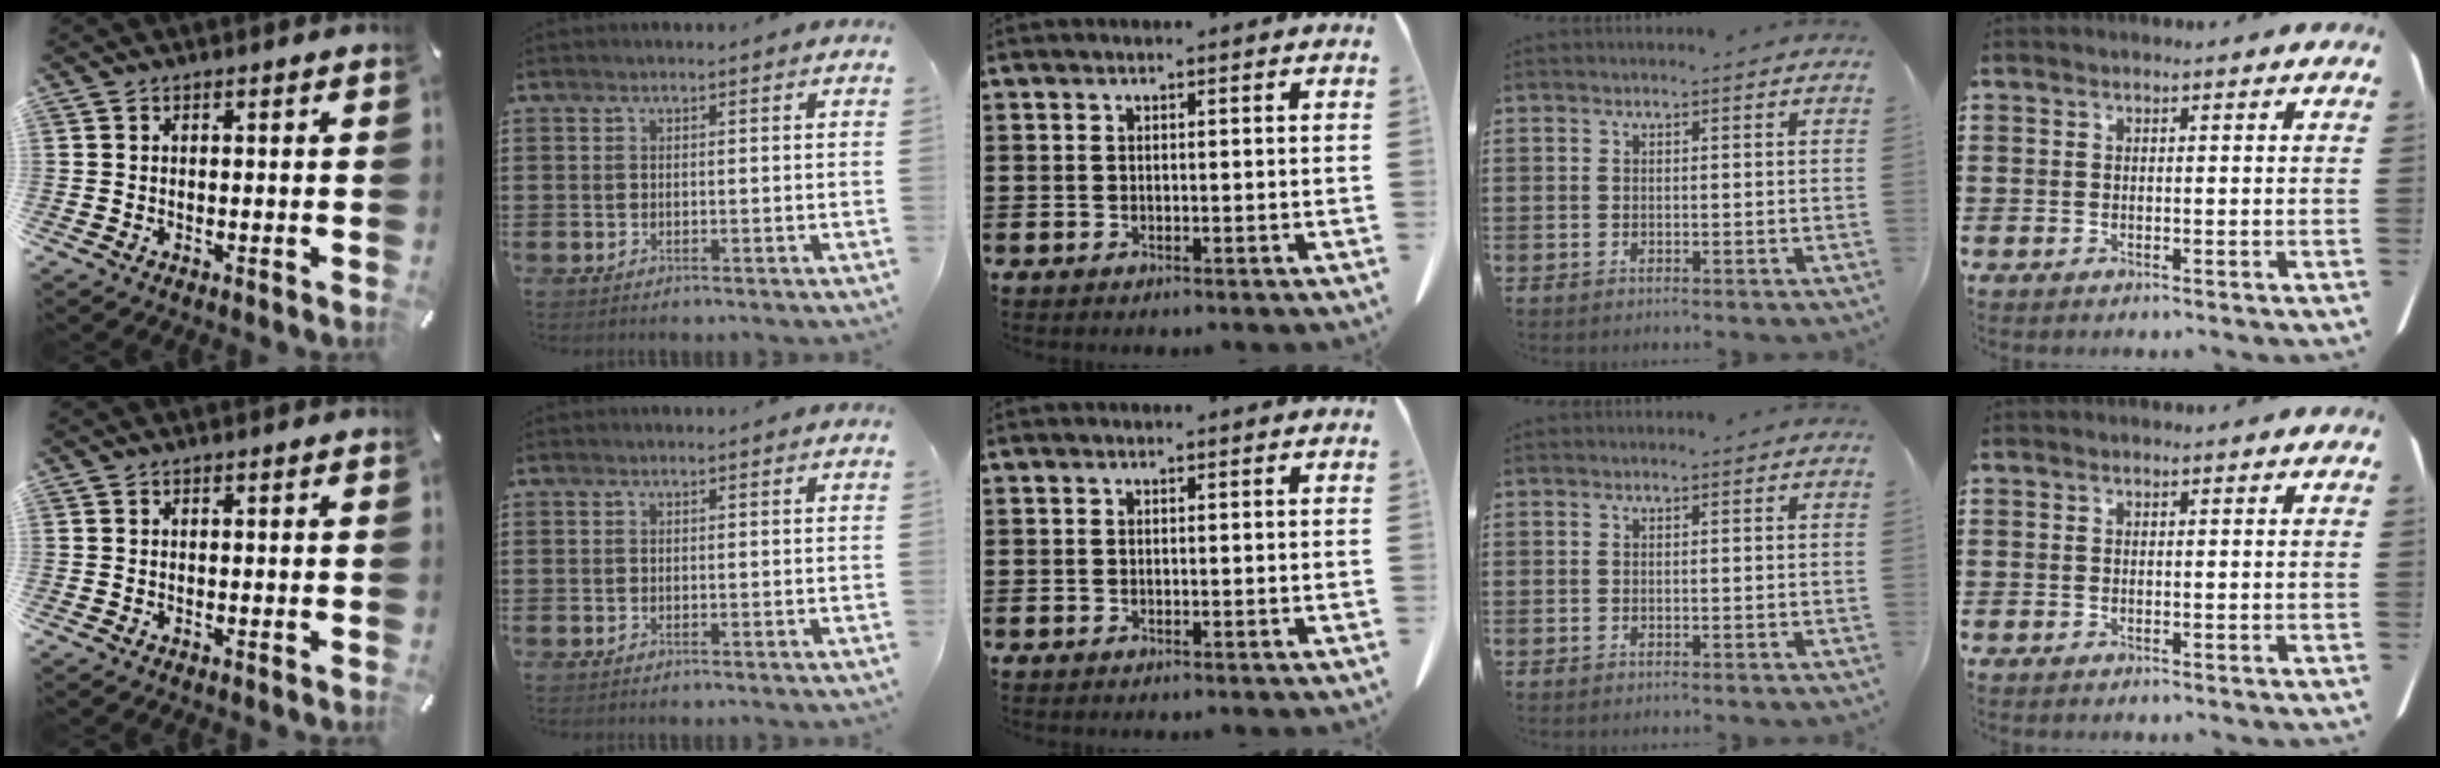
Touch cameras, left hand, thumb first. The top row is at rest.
{}